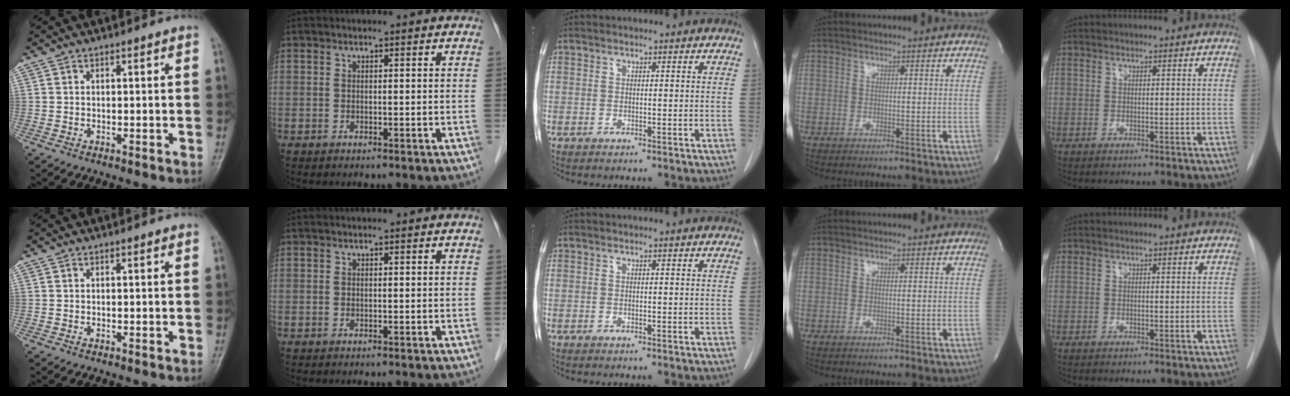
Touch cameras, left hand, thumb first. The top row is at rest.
{}